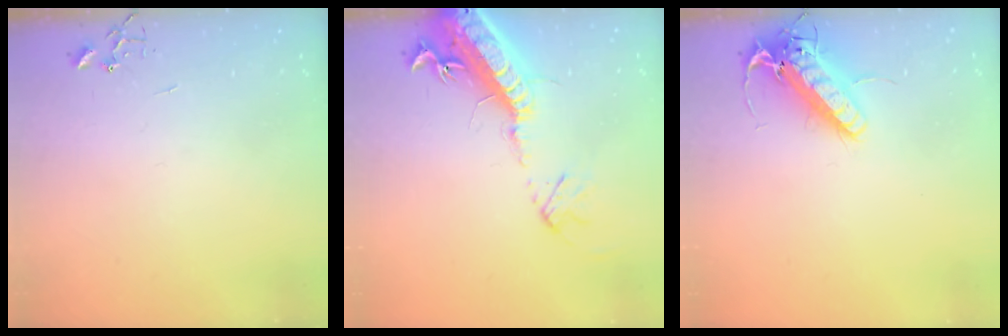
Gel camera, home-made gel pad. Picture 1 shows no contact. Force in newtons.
{"total": 20.9, "press": 20.3, "slide": 4.9}
{"total": 15.9, "press": 15.7, "slide": 2.8}